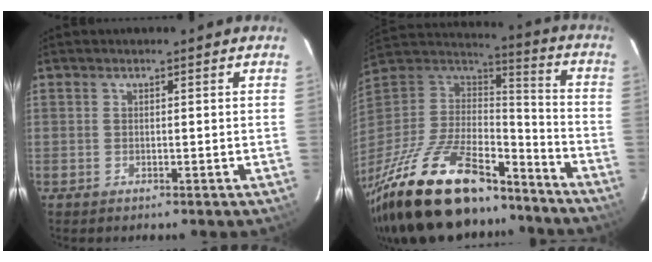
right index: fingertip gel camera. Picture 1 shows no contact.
{"total": 35.1, "force": [-24.7, 13.8, 20.9], "torque": [-0.423, -0.022, -0.393]}